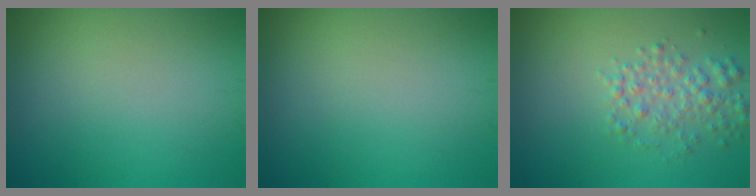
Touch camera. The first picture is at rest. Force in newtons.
{"total": 0.0}
{"total": 2.7, "press": 2.7, "slide": 0.1}